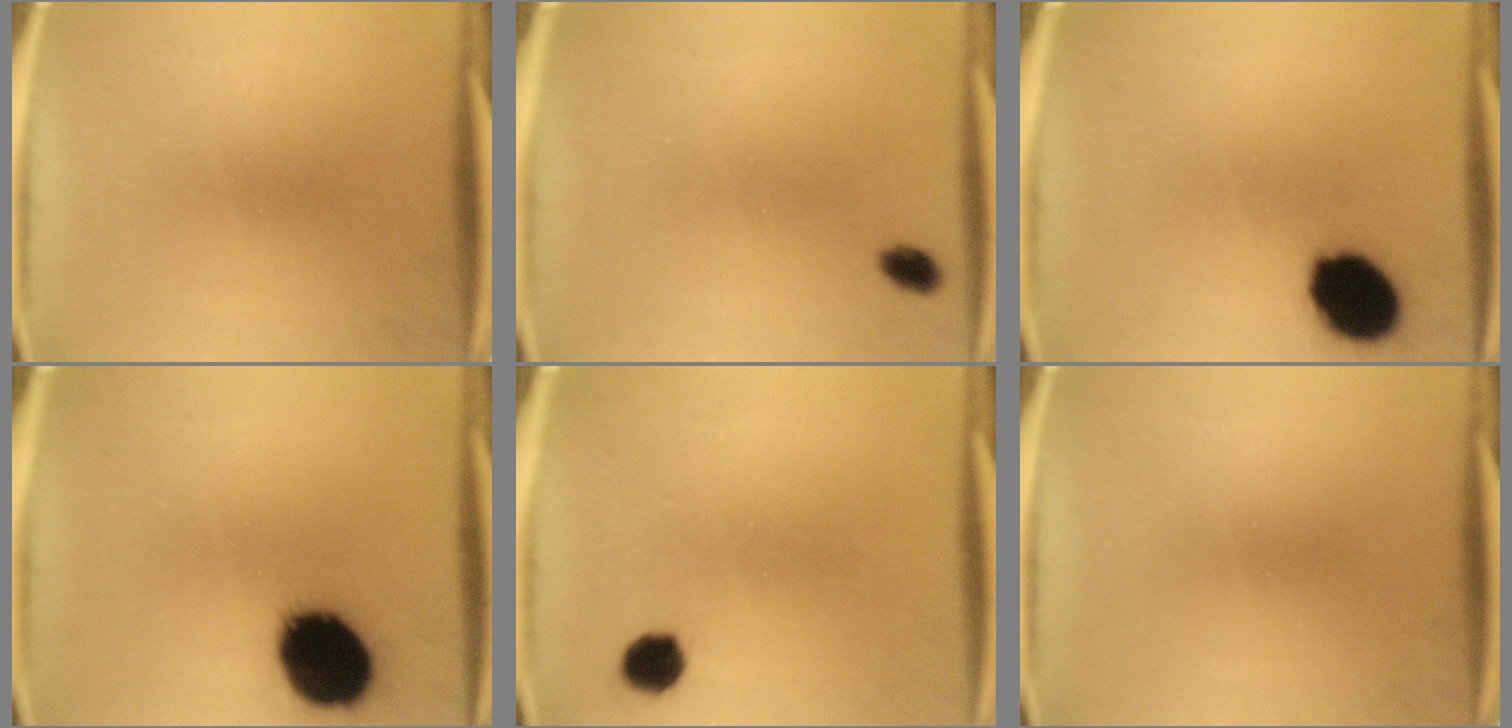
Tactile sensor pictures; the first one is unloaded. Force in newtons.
{"total": 2.2}
{"total": 14.4}
{"total": 19.7}
{"total": 4.3}
{"total": 0.0}